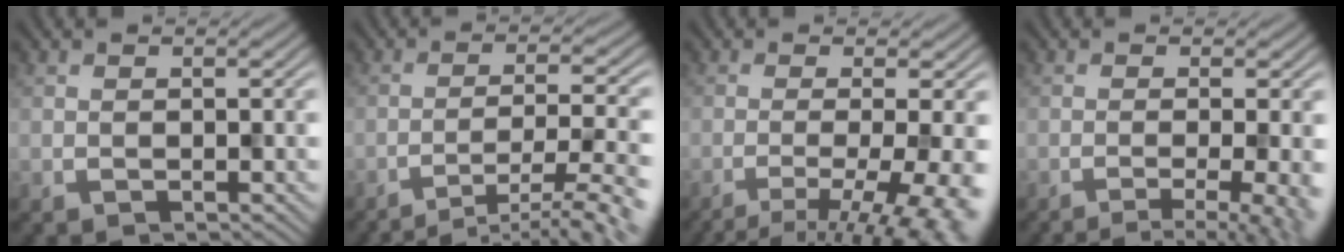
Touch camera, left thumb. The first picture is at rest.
{"total": 10.3, "force": [-7.9, 1.9, 6.4], "torque": [-0.088, 0.008, -0.098]}
{"total": 9.2, "force": [-4.2, 2.1, 7.9], "torque": [-0.097, -0.010, -0.042]}
{"total": 7.5, "force": [-3.1, 2.2, 6.5], "torque": [-0.060, 0.003, -0.026]}